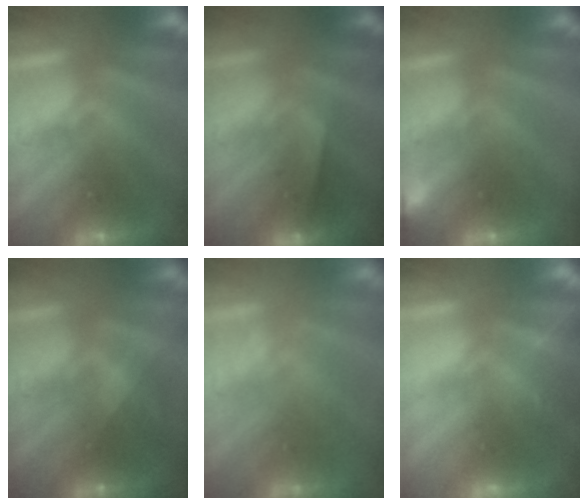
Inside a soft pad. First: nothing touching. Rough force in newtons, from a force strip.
{"total": 4.7}
{"total": 3.2}
{"total": 1.7}
{"total": 1.7}
{"total": 2.8}